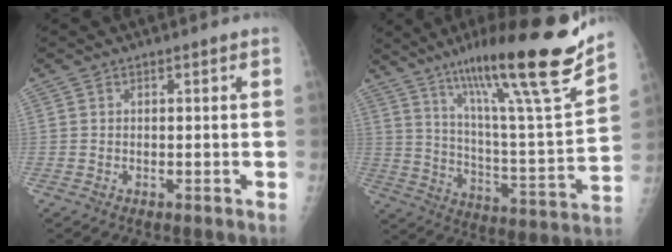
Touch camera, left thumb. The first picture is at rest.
{"total": 24.7, "force": [17.1, 2.1, 17.7], "torque": [-0.257, -0.072, 0.280]}